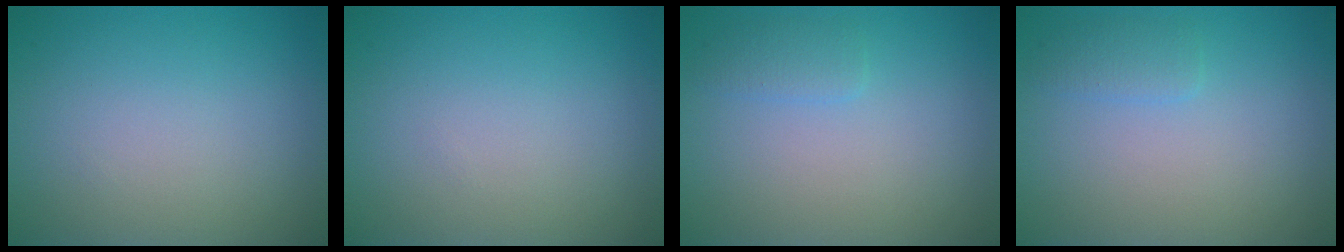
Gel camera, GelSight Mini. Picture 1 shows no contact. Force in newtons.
{"total": 0.0}
{"total": 1.3, "press": 1.3, "slide": 0.1}
{"total": 1.3, "press": 1.3, "slide": 0.1}